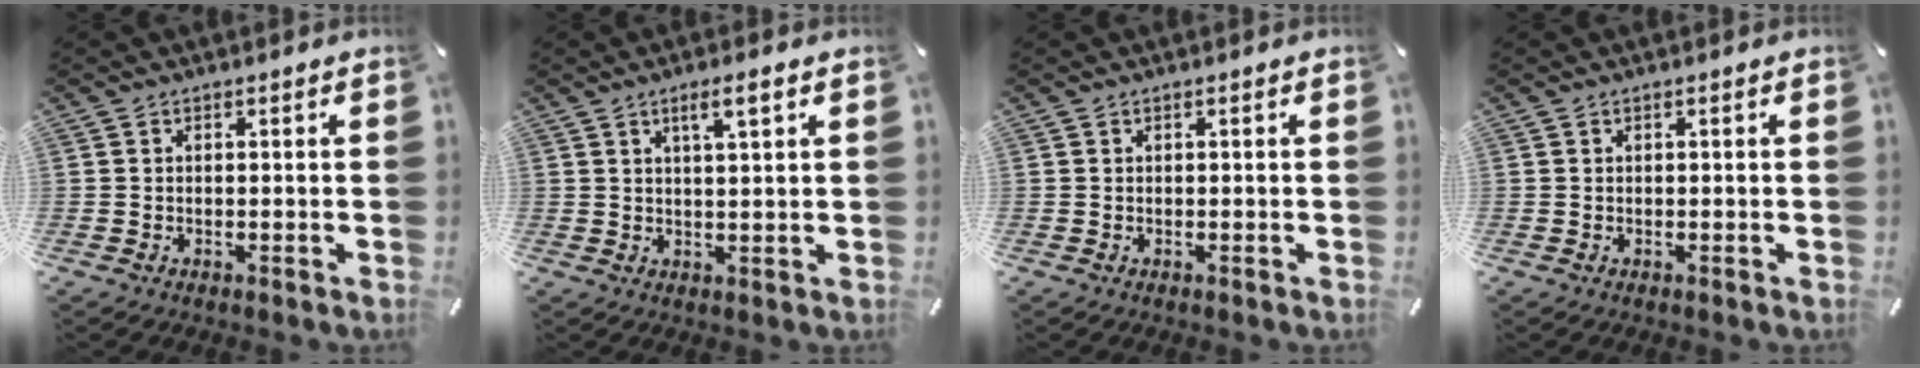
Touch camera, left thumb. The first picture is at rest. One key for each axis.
{"total": 4.4, "fx": 2.4, "fy": 0.5, "fz": 3.6, "tx": -0.074, "ty": 0.000, "tz": 0.040}
{"total": 0.0}
{"total": 0.0}